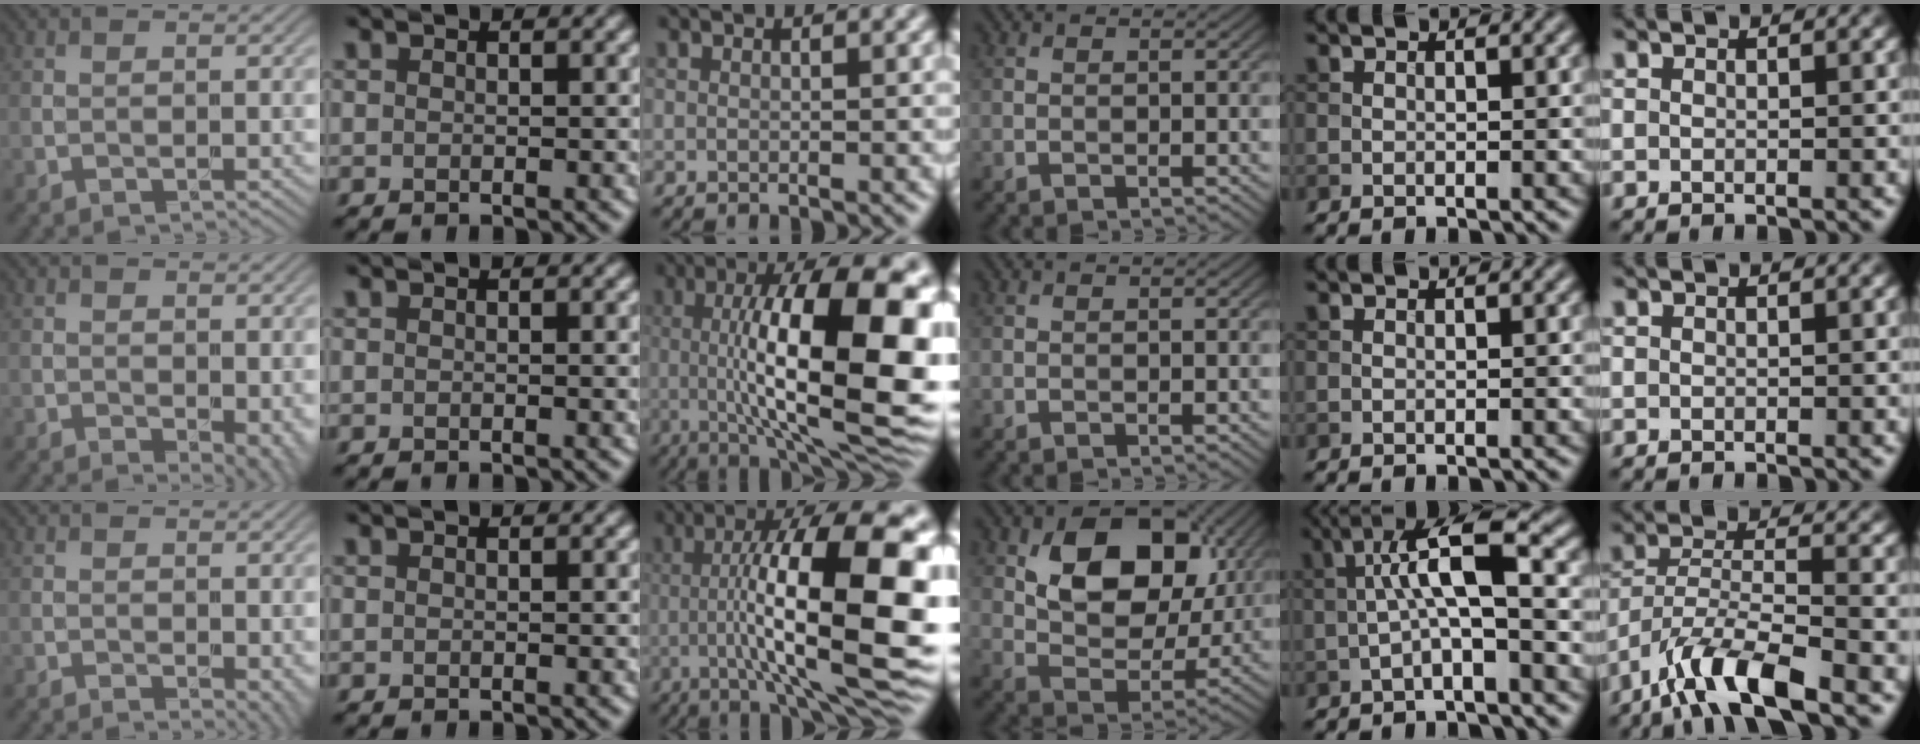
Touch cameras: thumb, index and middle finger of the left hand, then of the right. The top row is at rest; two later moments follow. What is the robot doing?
{"motion": "unscrew", "object": "dispenser bottle"}